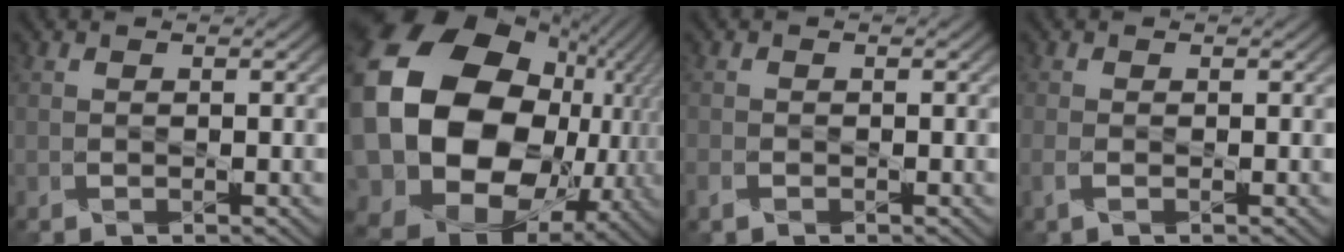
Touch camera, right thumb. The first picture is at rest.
{"total": 24.7, "force": [0.3, 20.4, 14.0], "torque": [-0.336, -0.067, 0.018]}
{"total": 1.6, "force": [-1.1, 1.0, 0.8], "torque": [-0.022, -0.005, -0.025]}
{"total": 1.5, "force": [-0.6, 0.5, 1.3], "torque": [-0.036, -0.005, -0.016]}